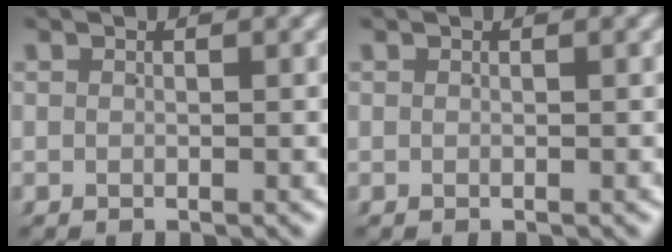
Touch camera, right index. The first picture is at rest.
{"total": 0.0}